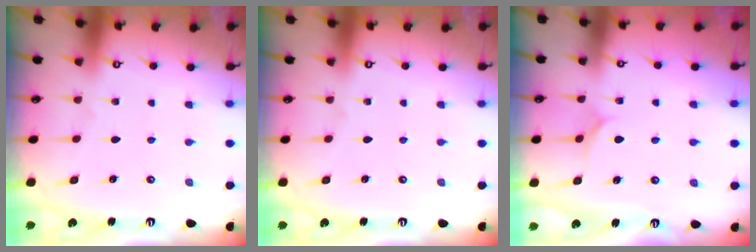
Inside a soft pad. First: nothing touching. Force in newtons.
{"total": 0.0}
{"total": 4.6, "press": 4.5, "slide": 0.4}